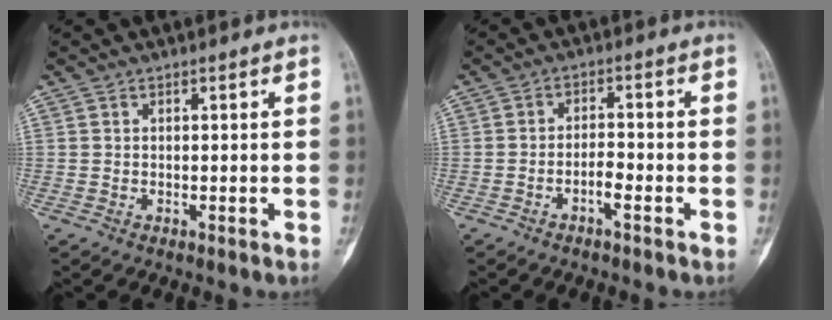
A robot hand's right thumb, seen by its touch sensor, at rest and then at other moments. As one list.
[{"total": 3.0, "force": [-1.7, 0.9, 2.3], "torque": [-0.037, 0.019, -0.033]}]